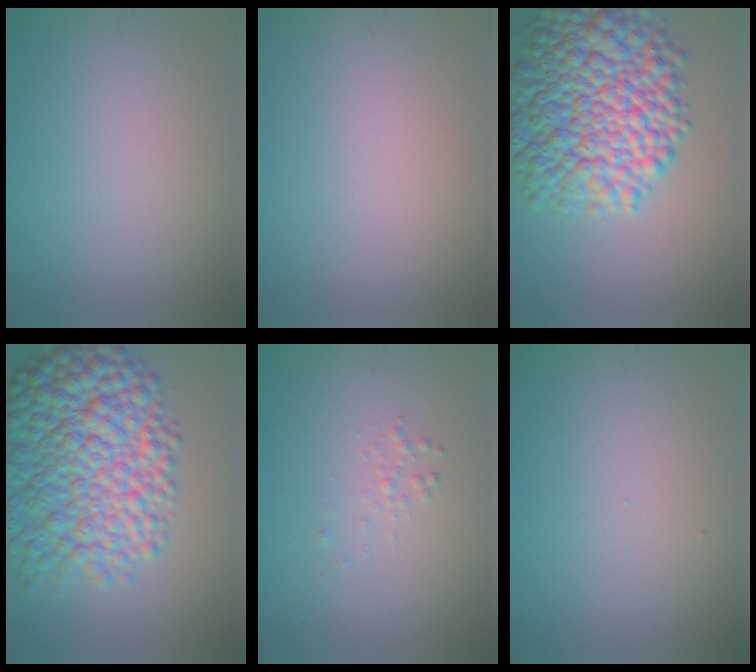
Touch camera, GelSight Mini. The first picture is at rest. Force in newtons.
{"total": 0.0}
{"total": 12.2, "press": 12.2, "slide": 0.2}
{"total": 11.1, "press": 11.1, "slide": 0.3}
{"total": 0.9, "press": 0.9, "slide": 0.0}
{"total": 0.0}